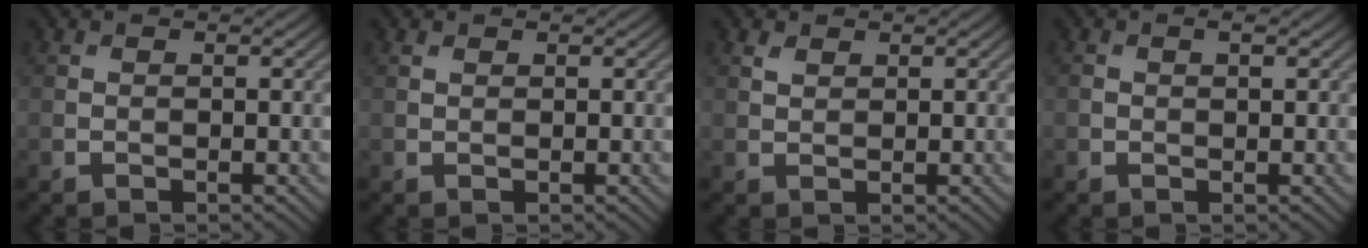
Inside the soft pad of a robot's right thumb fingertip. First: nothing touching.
{"total": 0.6, "force": [0.5, 0.3, 0.2], "torque": [-0.005, 0.000, 0.011]}
{"total": 1.2, "force": [0.9, 0.7, 0.5], "torque": [-0.013, -0.001, 0.019]}
{"total": 1.2, "force": [0.4, 0.5, 1.0], "torque": [-0.019, 0.000, 0.007]}